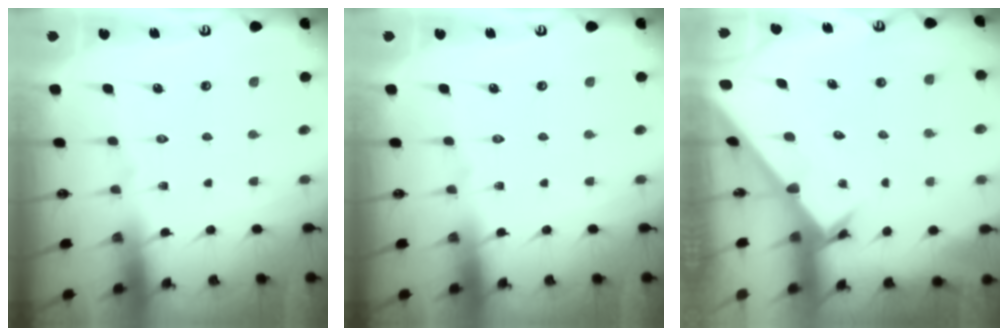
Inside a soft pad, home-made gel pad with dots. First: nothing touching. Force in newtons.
{"total": 0.0}
{"total": 2.7, "press": 2.7, "slide": 0.3}